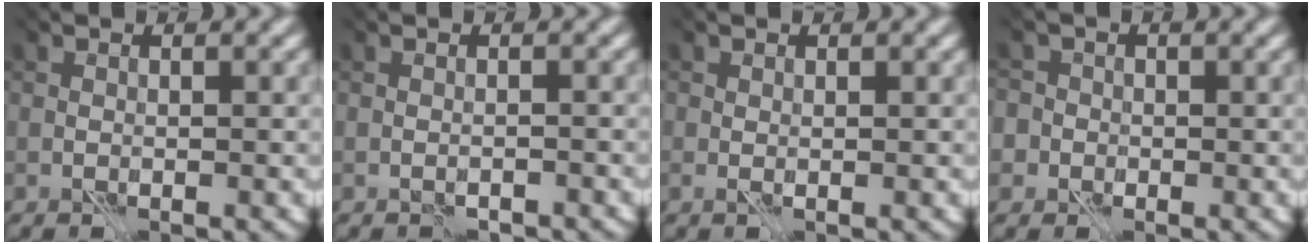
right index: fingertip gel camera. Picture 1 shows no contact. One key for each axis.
{"total": 0.9, "fx": -0.7, "fy": -0.1, "fz": -0.6, "tx": 0.020, "ty": 0.002, "tz": -0.012}
{"total": 0.8, "fx": 0.6, "fy": 0.3, "fz": 0.4, "tx": -0.009, "ty": 0.004, "tz": 0.012}
{"total": 4.6, "fx": 0.6, "fy": 4.2, "fz": 1.8, "tx": -0.035, "ty": 0.031, "tz": -0.013}